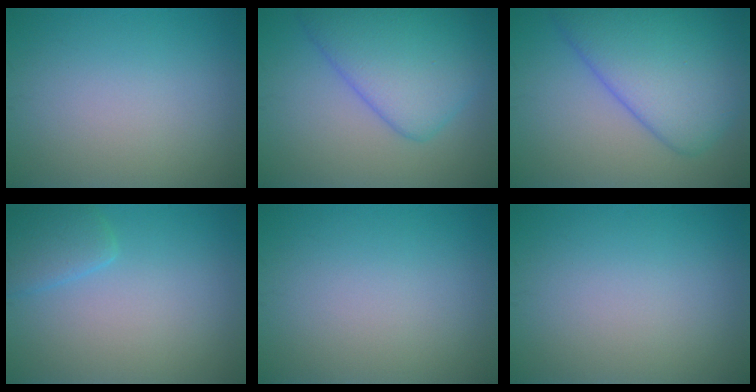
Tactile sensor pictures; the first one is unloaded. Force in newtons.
{"total": 7.5, "press": 7.5, "slide": 0.3}
{"total": 8.9, "press": 8.9, "slide": 0.5}
{"total": 2.3, "press": 2.3, "slide": 0.1}
{"total": 0.0}
{"total": 0.0}